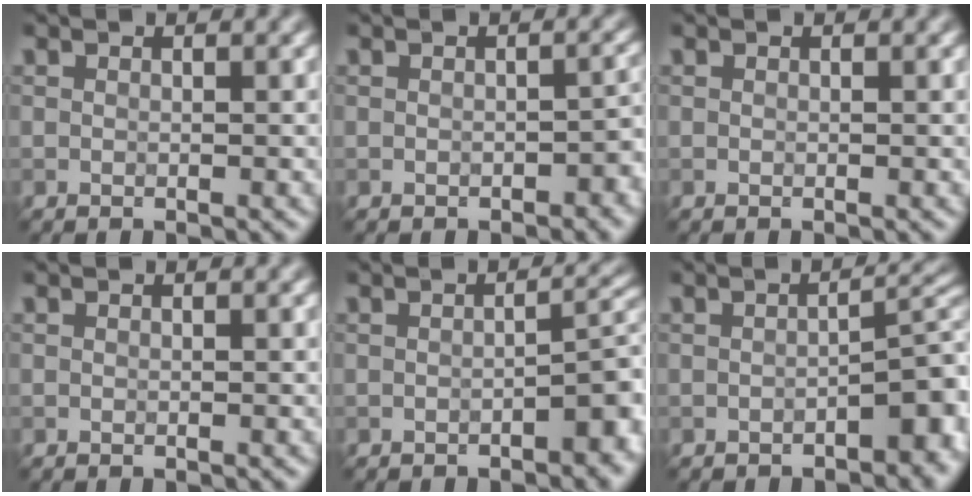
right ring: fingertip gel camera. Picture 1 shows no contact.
{"total": 2.5, "force": [-1.0, 1.5, 1.8], "torque": [-0.017, 0.002, -0.013]}
{"total": 0.0}
{"total": 0.0}
{"total": 3.5, "force": [-1.5, 1.4, 2.9], "torque": [-0.035, 0.012, -0.024]}
{"total": 4.3, "force": [-1.5, 1.8, 3.6], "torque": [-0.040, 0.010, -0.024]}